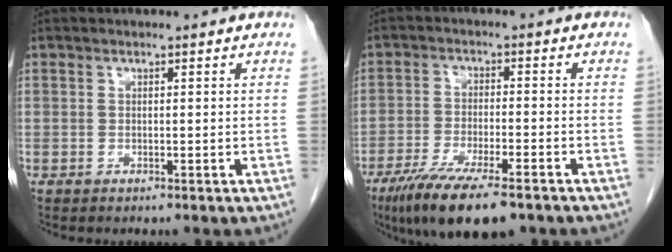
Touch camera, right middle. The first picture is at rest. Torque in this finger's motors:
{"motor_torque": [1.28, -0.85, 0.34, 0.15]}